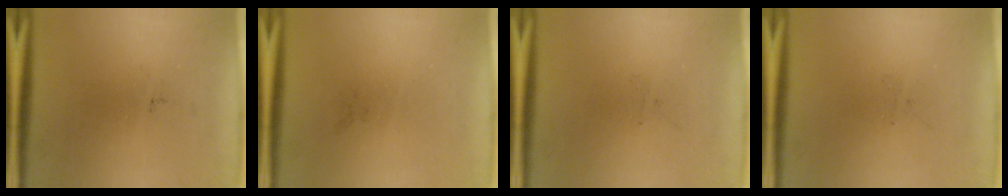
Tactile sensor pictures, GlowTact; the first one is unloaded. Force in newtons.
{"total": 0.0}
{"total": 0.0}
{"total": 0.0}